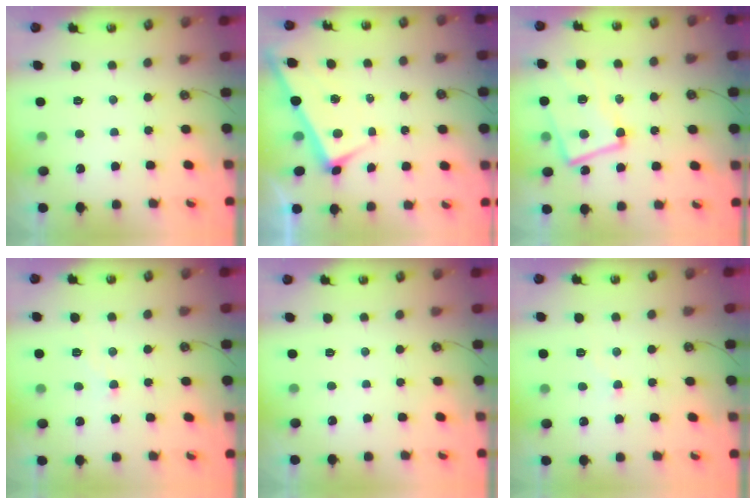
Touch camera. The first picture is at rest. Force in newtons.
{"total": 2.9, "press": 2.9, "slide": 0.2}
{"total": 5.7, "press": 5.4, "slide": 1.7}
{"total": 0.0}
{"total": 0.0}
{"total": 0.5, "press": 0.2, "slide": 0.5}